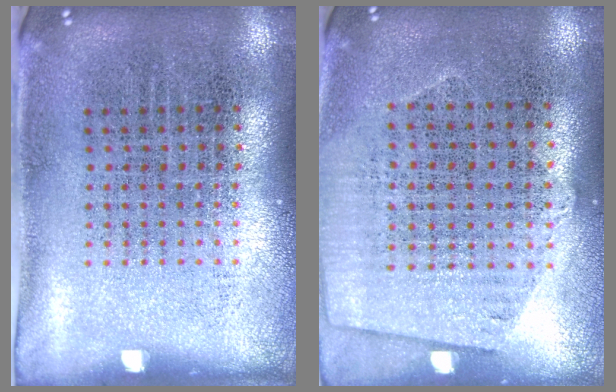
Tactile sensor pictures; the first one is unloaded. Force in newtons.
{"total": 0.9, "press": 0.7, "slide": 0.7}